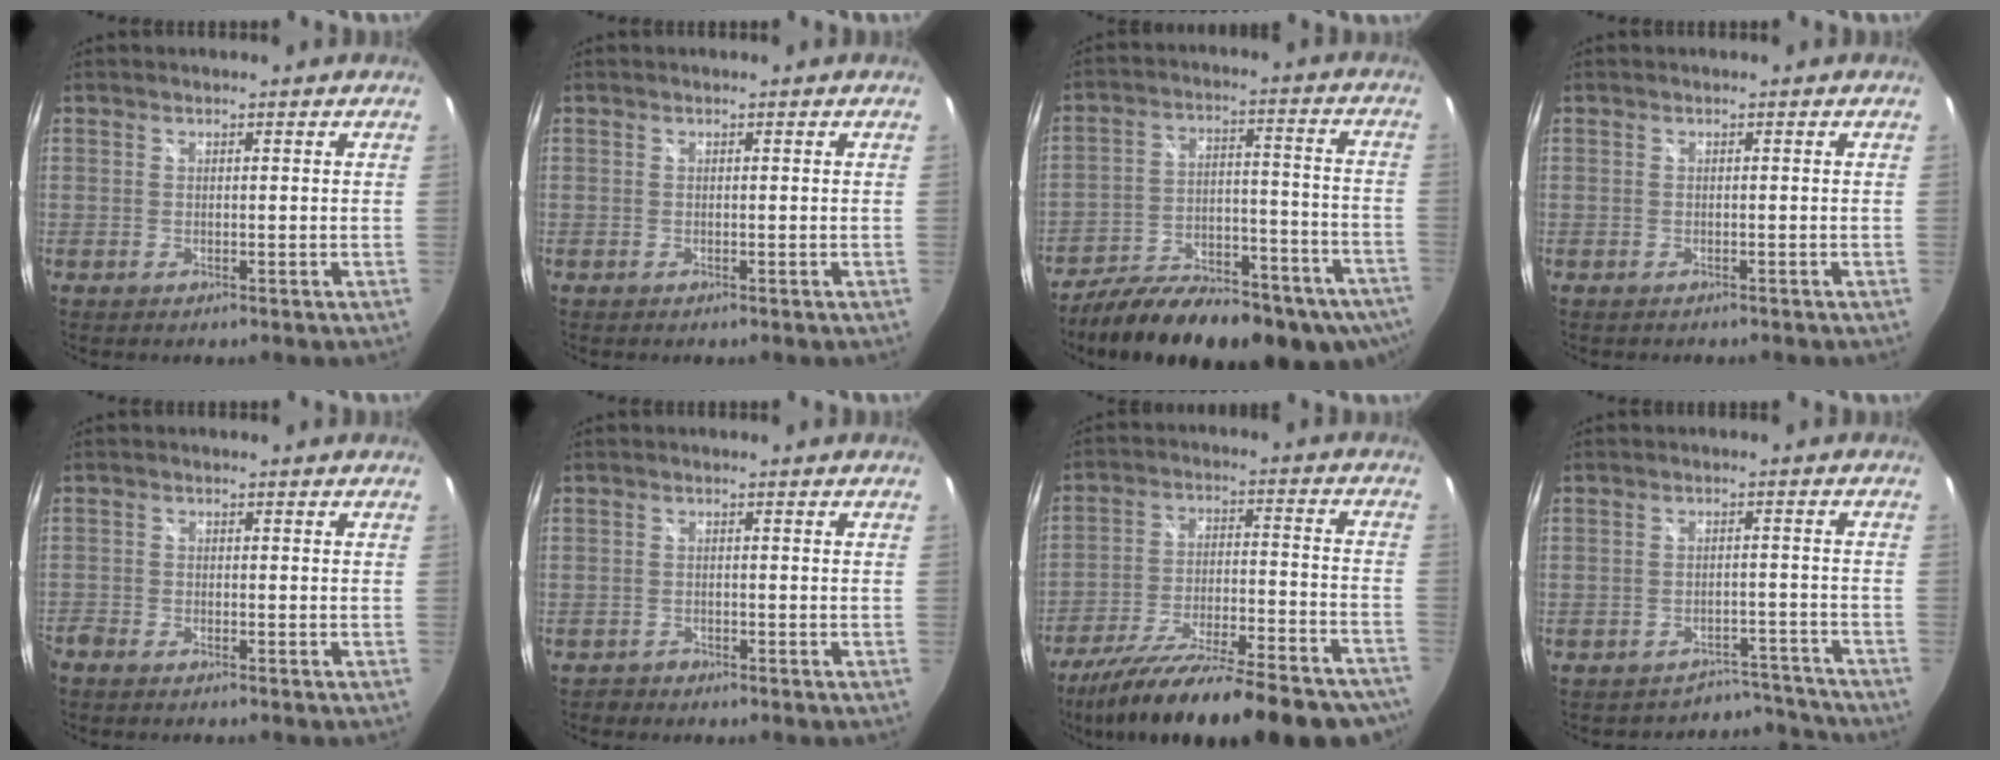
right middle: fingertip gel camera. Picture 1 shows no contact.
{"total": 0.0}
{"total": 25.8, "force": [-18.4, 10.0, 15.0], "torque": [-0.249, -0.028, -0.245]}
{"total": 0.6, "force": [-0.6, 0.2, 0.2], "torque": [-0.005, 0.000, -0.007]}
{"total": 2.8, "force": [-2.6, 0.8, 0.7], "torque": [-0.028, -0.011, -0.052]}
{"total": 1.5, "force": [-1.3, 0.8, -0.2], "torque": [-0.002, 0.002, -0.023]}
{"total": 29.6, "force": [-24.8, 6.0, 15.0], "torque": [-0.245, -0.052, -0.348]}
{"total": 6.1, "force": [-5.7, 1.5, -1.4], "torque": [0.031, 0.029, -0.077]}